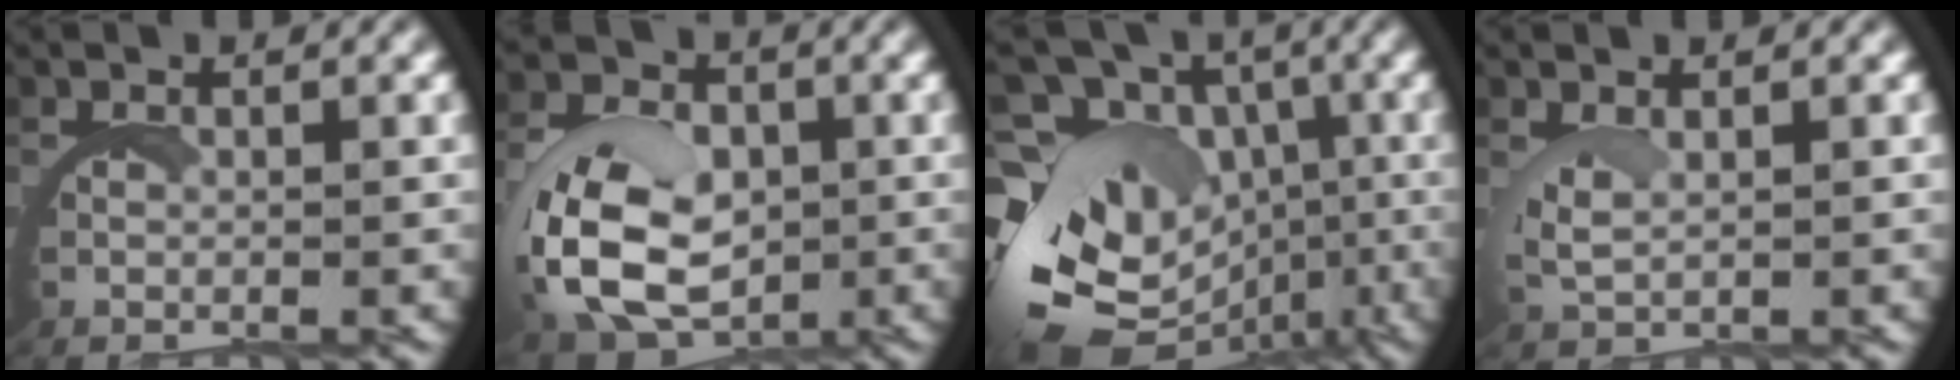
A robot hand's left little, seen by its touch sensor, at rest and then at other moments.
{"total": 8.7, "force": [-0.8, 6.4, 5.8], "torque": [-0.148, -0.034, 0.001]}
{"total": 14.3, "force": [-3.4, 11.1, 8.4], "torque": [-0.164, -0.055, -0.043]}
{"total": 1.5, "force": [1.2, 0.0, 0.9], "torque": [-0.033, -0.007, 0.030]}